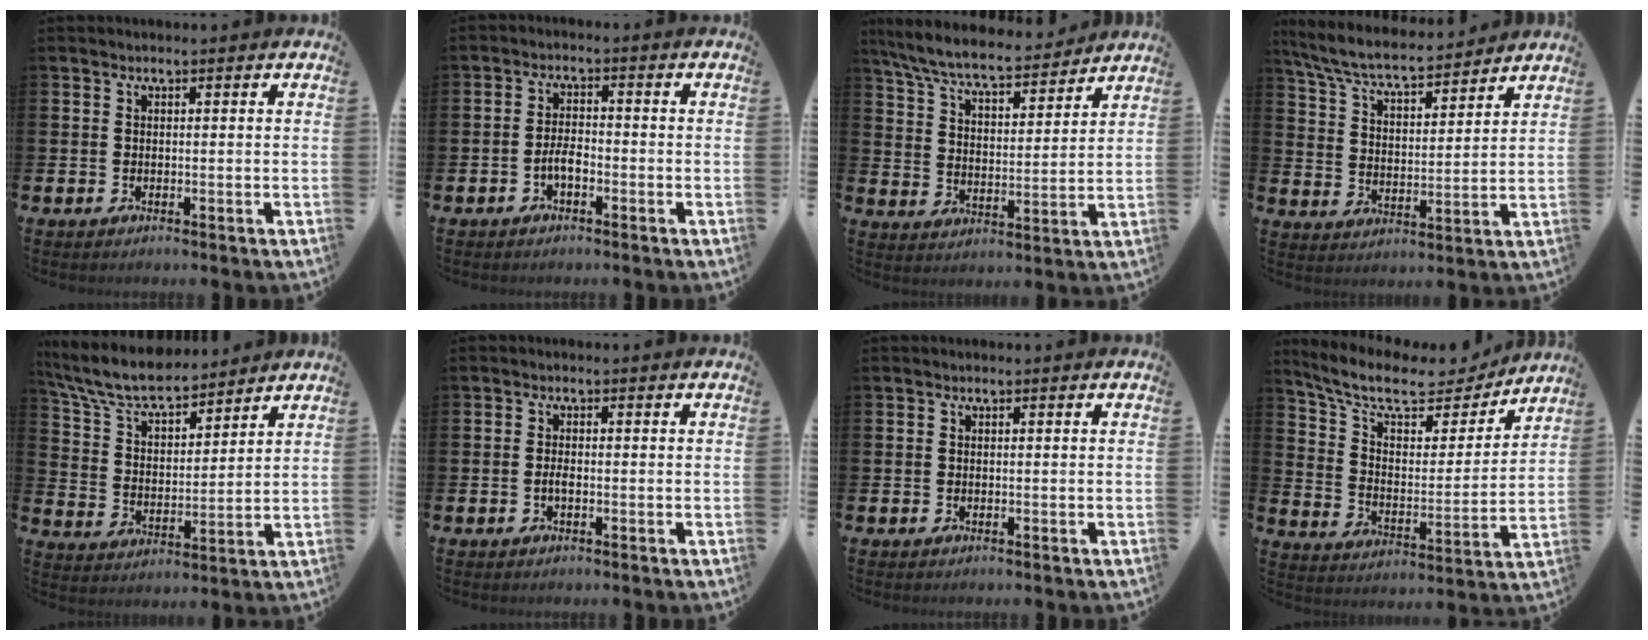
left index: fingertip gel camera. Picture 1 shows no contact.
{"total": 2.7, "force": [-1.2, 1.1, 2.2], "torque": [-0.039, 0.005, -0.024]}
{"total": 7.8, "force": [7.2, 1.2, 2.7], "torque": [-0.089, -0.046, 0.127]}
{"total": 7.1, "force": [6.6, 1.1, 2.5], "torque": [-0.080, -0.040, 0.115]}
{"total": 8.2, "force": [7.5, 1.7, 2.8], "torque": [-0.090, -0.041, 0.133]}
{"total": 1.1, "force": [-0.4, 0.4, 1.0], "torque": [-0.016, -0.001, -0.008]}
{"total": 0.0}
{"total": 10.9, "force": [9.3, 3.5, 4.4], "torque": [-0.118, -0.058, 0.157]}